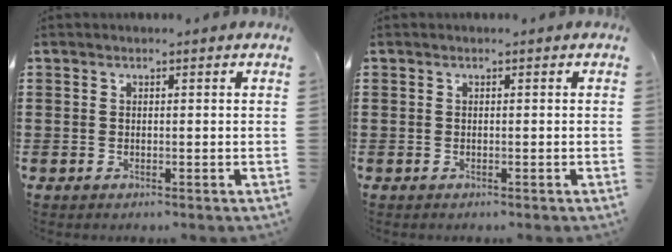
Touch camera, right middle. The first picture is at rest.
{"total": 0.0}